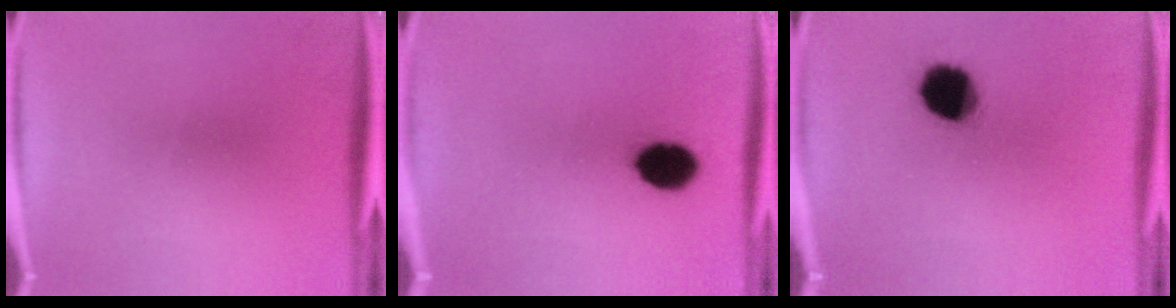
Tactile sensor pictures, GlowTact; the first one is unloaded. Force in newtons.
{"total": 8.6}
{"total": 14.2}